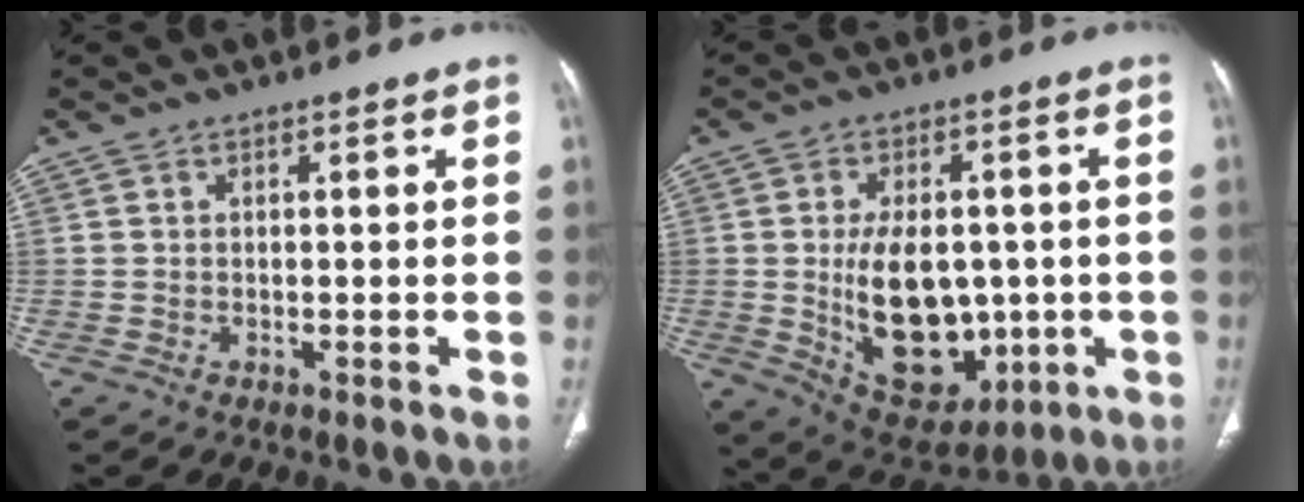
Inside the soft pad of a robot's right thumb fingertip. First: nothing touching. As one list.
[{"total": 17.5, "force": [-1.6, 11.0, 13.5], "torque": [-0.179, -0.004, 0.006]}]